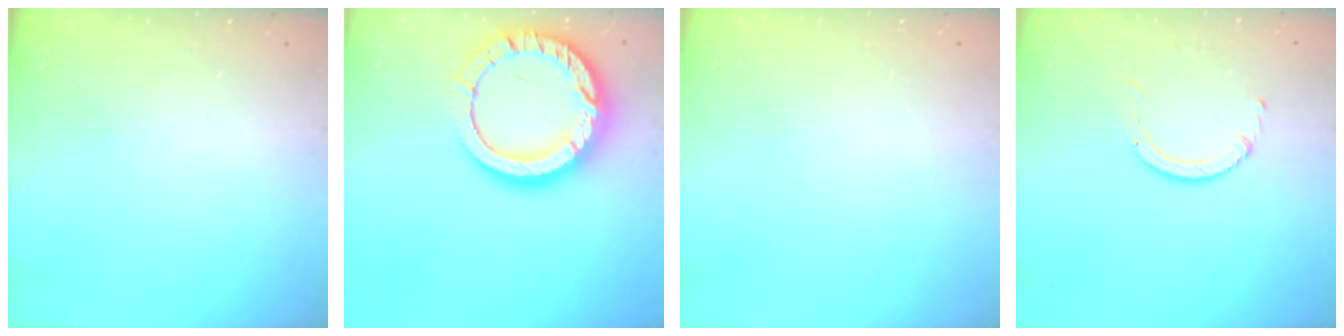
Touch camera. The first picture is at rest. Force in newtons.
{"total": 18.3, "press": 18.2, "slide": 1.7}
{"total": 2.6, "press": 2.6, "slide": 0.2}
{"total": 2.3, "press": 2.3, "slide": 0.3}